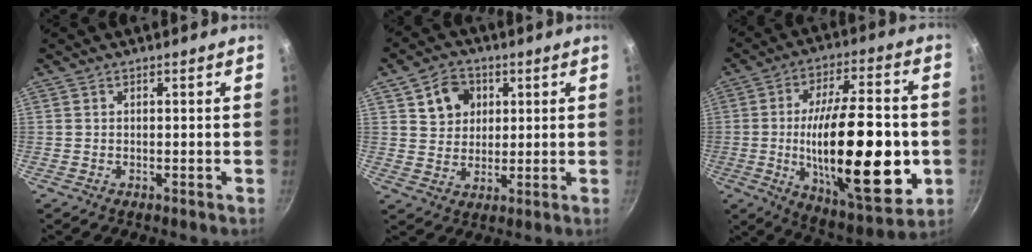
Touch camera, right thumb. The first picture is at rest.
{"total": 8.7, "force": [3.4, 7.1, 3.5], "torque": [-0.030, -0.005, 0.062]}
{"total": 28.7, "force": [-3.7, 10.8, 26.3], "torque": [-0.407, 0.002, -0.049]}